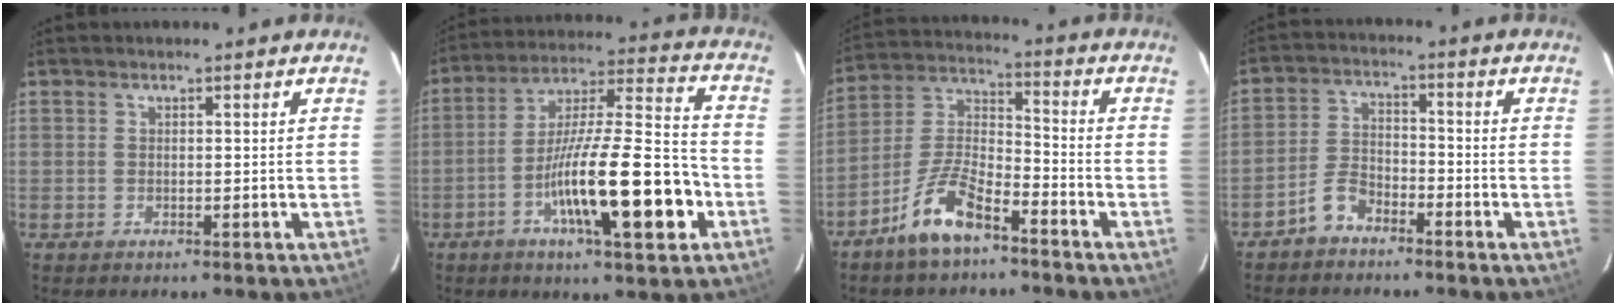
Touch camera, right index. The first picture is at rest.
{"total": 18.5, "force": [-6.4, 2.4, 17.2], "torque": [-0.292, 0.003, -0.099]}
{"total": 9.7, "force": [-6.7, 2.8, 6.4], "torque": [-0.142, -0.002, -0.133]}
{"total": 4.5, "force": [-3.4, 2.4, 1.8], "torque": [-0.039, 0.007, -0.069]}